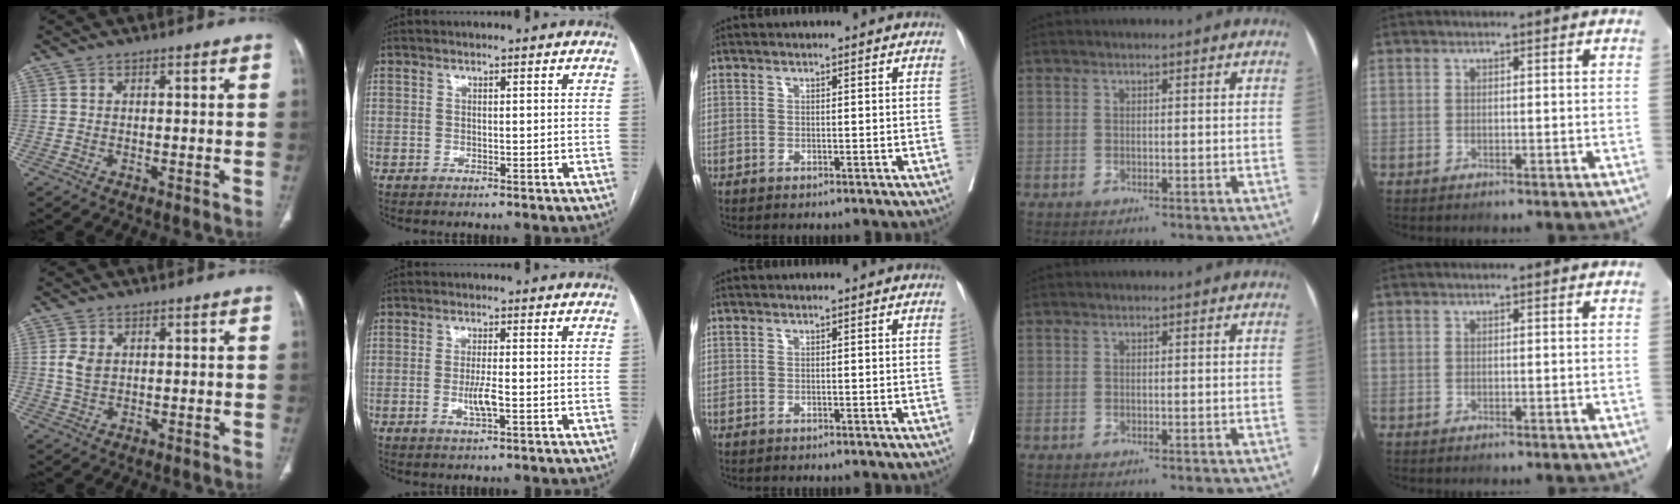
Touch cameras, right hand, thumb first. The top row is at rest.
{"thumb": {"total": 3.8, "force": [0.8, 2.6, 2.6], "torque": [-0.050, -0.001, 0.019]}, "index": {"total": 4.1, "force": [-1.0, 0.4, 3.9], "torque": [-0.081, -0.006, -0.018]}}